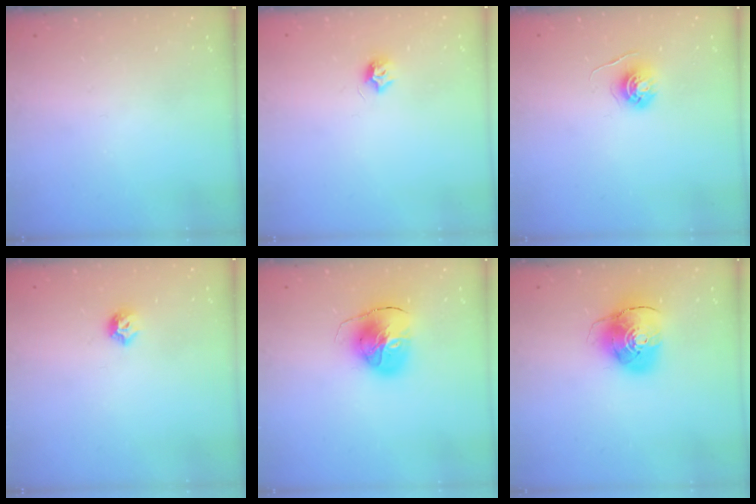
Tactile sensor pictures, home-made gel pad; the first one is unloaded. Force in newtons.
{"total": 6.6, "press": 6.5, "slide": 0.6}
{"total": 5.3, "press": 5.3, "slide": 0.5}
{"total": 6.4, "press": 6.3, "slide": 0.9}
{"total": 11.3, "press": 11.2, "slide": 1.4}
{"total": 9.9, "press": 9.8, "slide": 1.4}